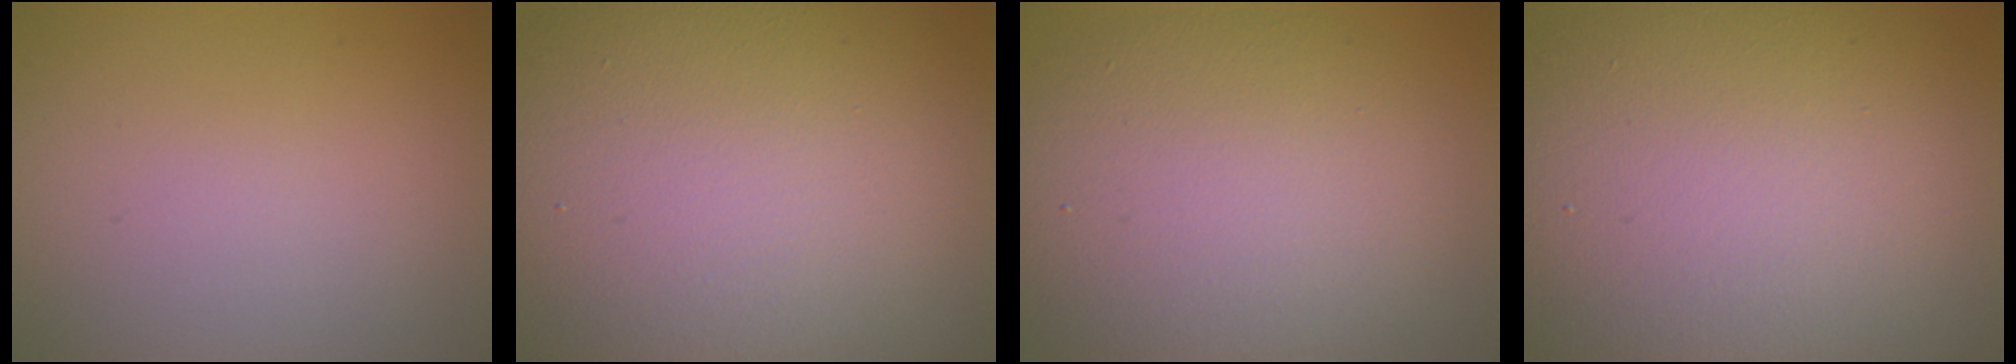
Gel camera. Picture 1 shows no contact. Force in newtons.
{"total": 17.8, "press": 17.7, "slide": 1.1}
{"total": 9.6, "press": 9.6, "slide": 0.6}
{"total": 15.8, "press": 15.8, "slide": 0.6}